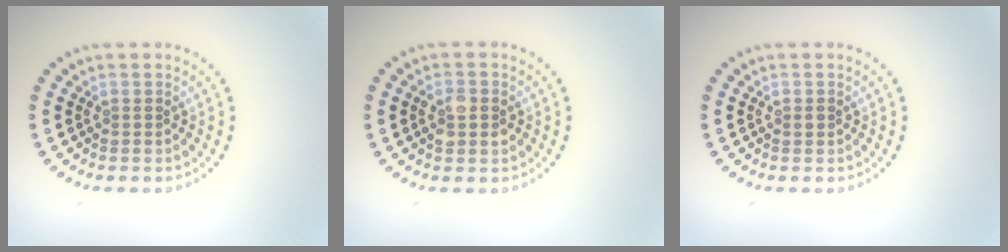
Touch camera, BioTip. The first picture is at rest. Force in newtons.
{"total": 2.8, "press": 2.8, "slide": 0.1}
{"total": 0.7, "press": 0.7, "slide": 0.0}